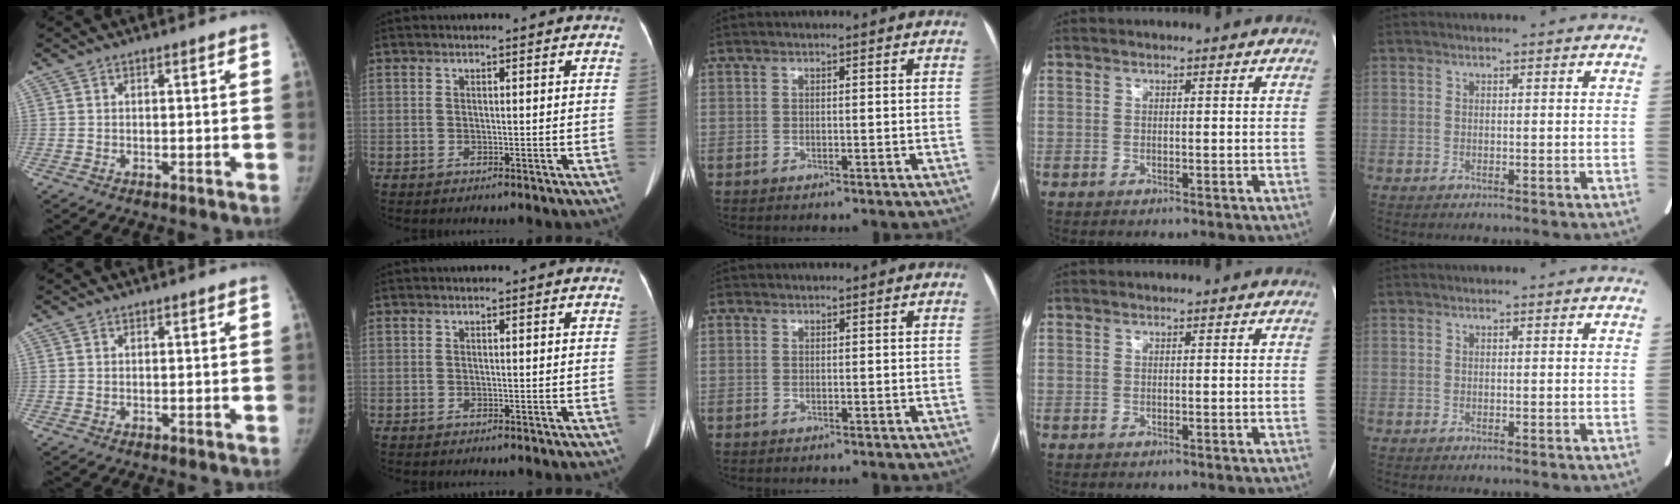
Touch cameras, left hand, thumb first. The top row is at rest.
{"middle": {"total": 2.7, "force": [-1.1, -2.0, -1.5], "torque": [0.040, -0.016, -0.020]}}